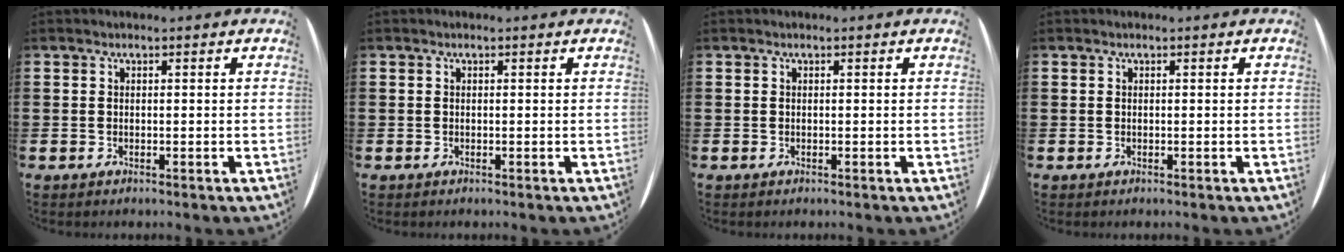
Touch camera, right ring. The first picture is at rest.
{"total": 0.0}
{"total": 0.0}
{"total": 0.0}